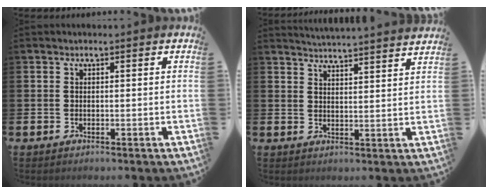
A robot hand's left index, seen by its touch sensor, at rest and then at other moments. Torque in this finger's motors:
{"motor_torque": [0.41, -1.73, 0.20, 0.02]}